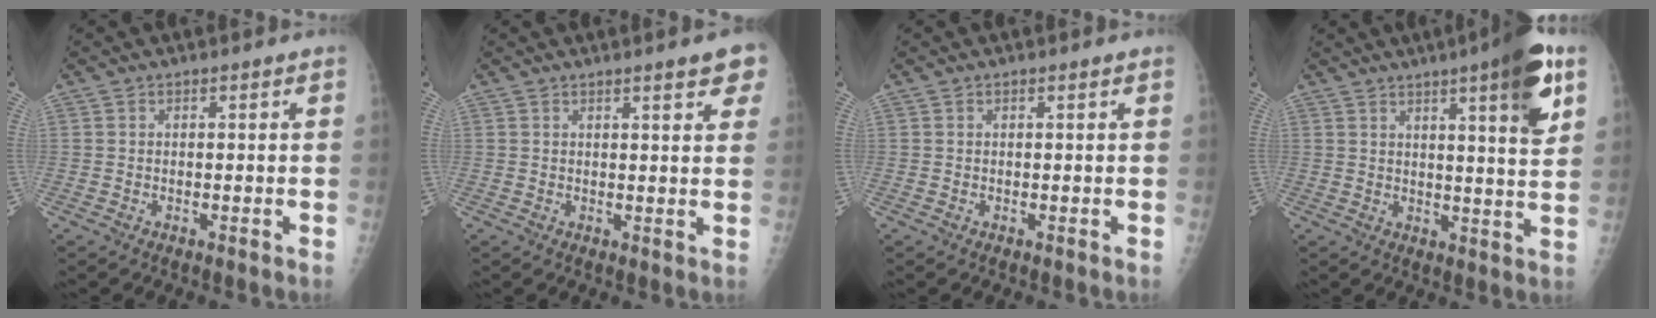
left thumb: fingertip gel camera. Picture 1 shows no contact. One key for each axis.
{"total": 5.5, "fx": 3.4, "fy": 1.0, "fz": 4.2, "tx": -0.034, "ty": -0.007, "tz": 0.040}
{"total": 0.0}
{"total": 12.3, "fx": 6.0, "fy": 1.8, "fz": 10.5, "tx": -0.126, "ty": -0.025, "tz": 0.075}